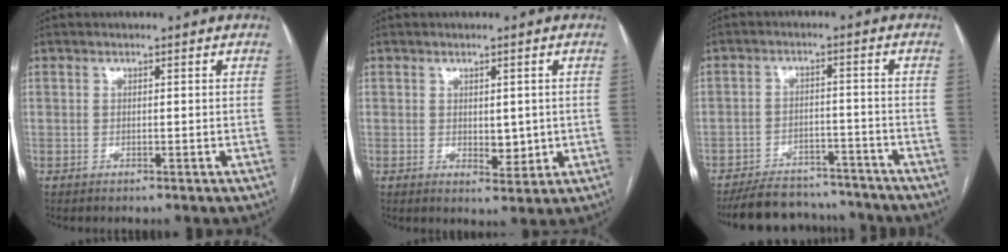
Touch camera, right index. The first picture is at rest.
{"total": 3.4, "force": [0.0, 2.0, 2.7], "torque": [-0.034, -0.005, 0.011]}
{"total": 13.0, "force": [-12.0, 4.2, 2.8], "torque": [-0.043, 0.013, -0.167]}